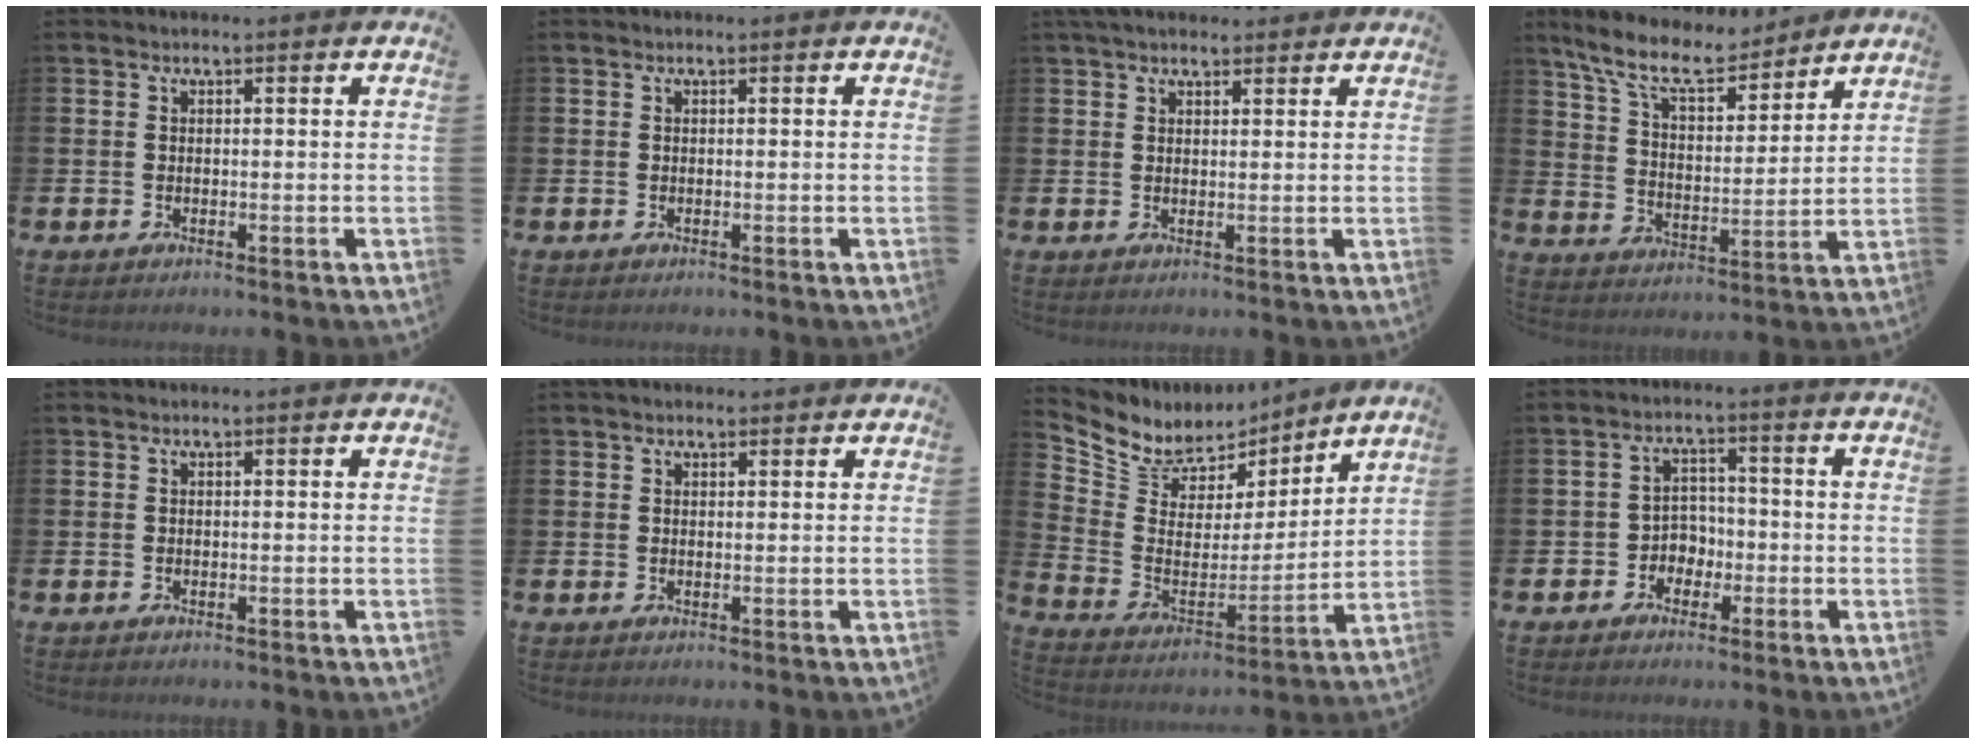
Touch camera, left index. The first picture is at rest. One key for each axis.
{"total": 0.0}
{"total": 2.4, "fx": 2.1, "fy": 0.9, "fz": 0.9, "tx": -0.011, "ty": 0.000, "tz": 0.036}
{"total": 9.9, "fx": 8.8, "fy": 2.7, "fz": 3.7, "tx": -0.103, "ty": -0.045, "tz": 0.157}
{"total": 0.0}
{"total": 1.4, "fx": 1.3, "fy": 0.5, "fz": 0.4, "tx": 0.000, "ty": 0.003, "tz": 0.021}
{"total": 6.8, "fx": 6.0, "fy": 3.2, "fz": -0.3, "tx": -0.049, "ty": -0.051, "tz": 0.107}
{"total": 3.0, "fx": -1.7, "fy": 2.4, "fz": 0.6, "tx": -0.020, "ty": 0.002, "tz": -0.042}